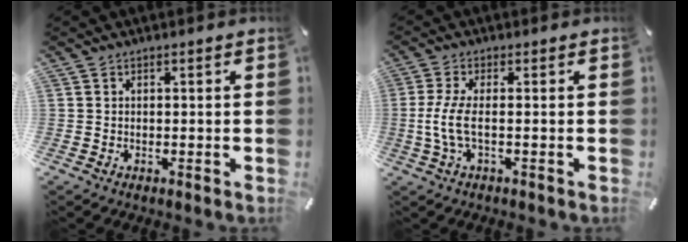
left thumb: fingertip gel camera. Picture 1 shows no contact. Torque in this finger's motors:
{"motor_torque": [0.17, 0.10, 0.67, 0.21, 0.14]}